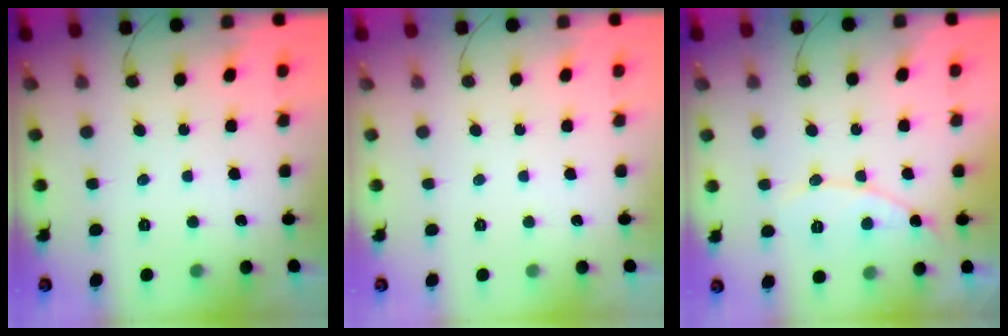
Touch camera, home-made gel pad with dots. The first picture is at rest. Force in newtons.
{"total": 0.0}
{"total": 8.6, "press": 8.6, "slide": 0.4}